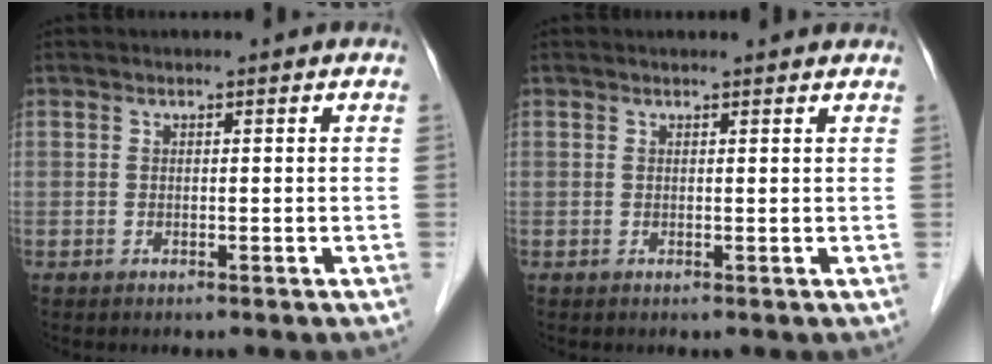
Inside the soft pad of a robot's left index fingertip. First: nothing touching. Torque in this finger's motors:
{"motor_torque": [0.43, -0.65, 0.01, 0.01]}